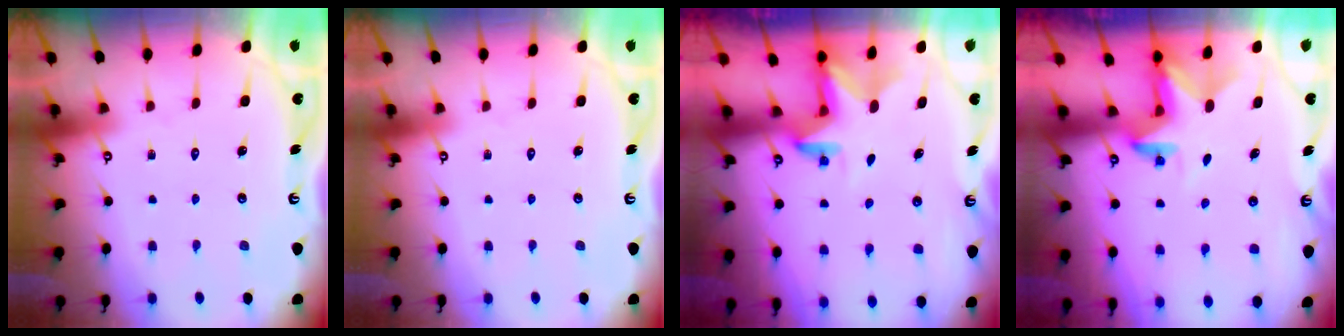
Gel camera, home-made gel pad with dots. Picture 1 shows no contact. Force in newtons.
{"total": 0.0}
{"total": 2.9, "press": 2.9, "slide": 0.2}
{"total": 2.8, "press": 2.8, "slide": 0.2}